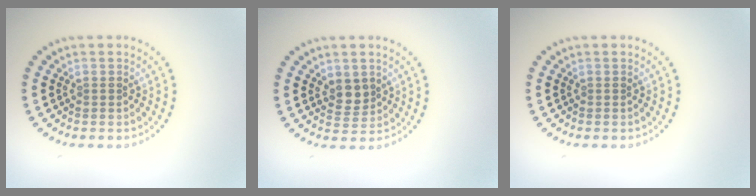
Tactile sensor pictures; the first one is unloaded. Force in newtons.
{"total": 2.0, "press": 1.8, "slide": 0.9}
{"total": 0.0}